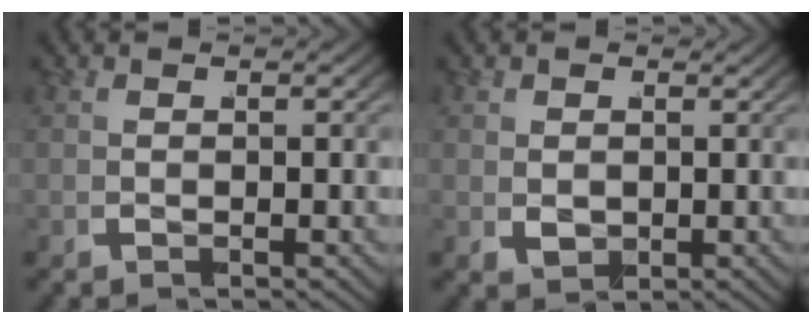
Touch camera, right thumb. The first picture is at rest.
{"total": 1.7, "force": [0.2, 1.4, 0.9], "torque": [-0.016, -0.015, 0.009]}